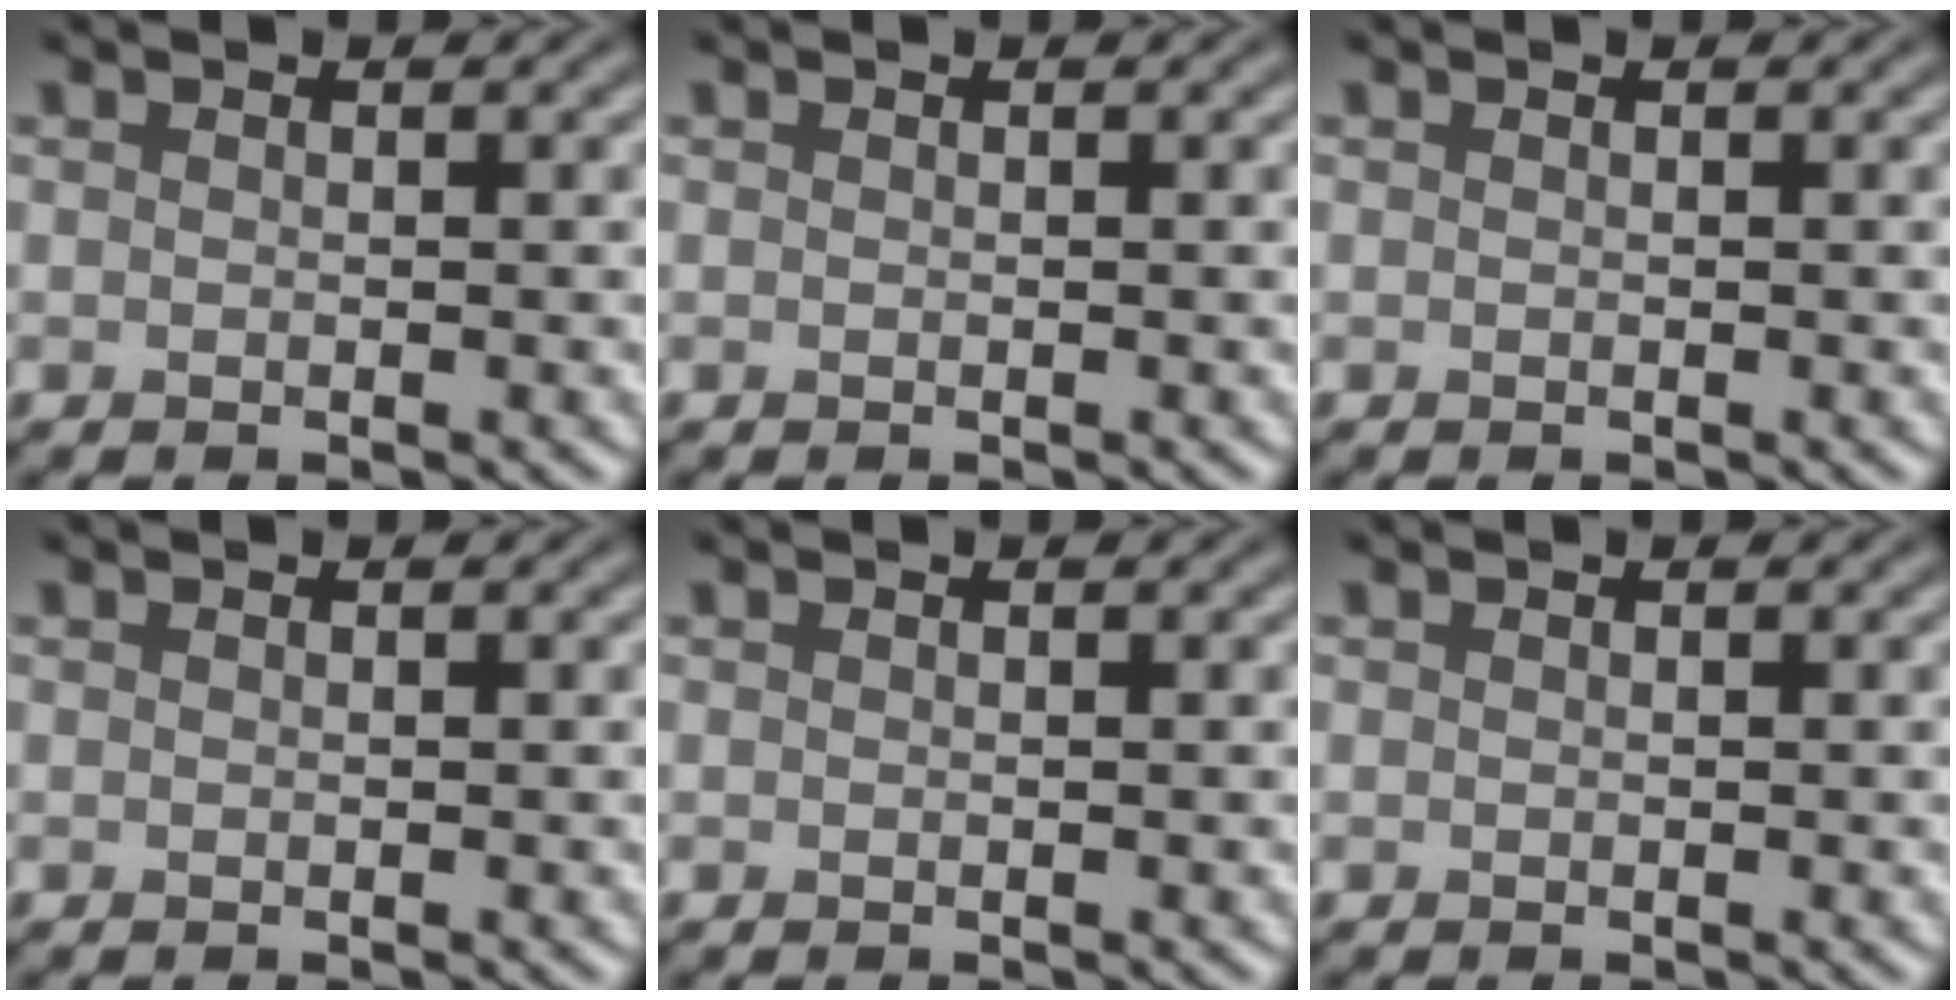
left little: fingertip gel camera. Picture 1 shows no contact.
{"total": 0.0}
{"total": 0.0}
{"total": 0.0}
{"total": 0.0}
{"total": 0.0}